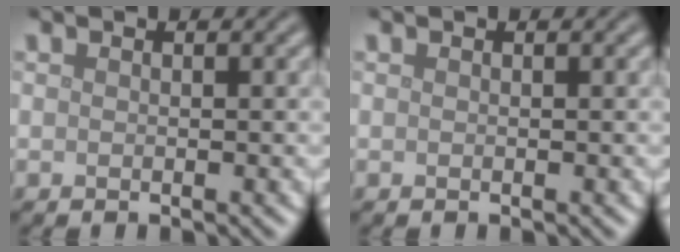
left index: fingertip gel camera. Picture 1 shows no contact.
{"total": 0.0}